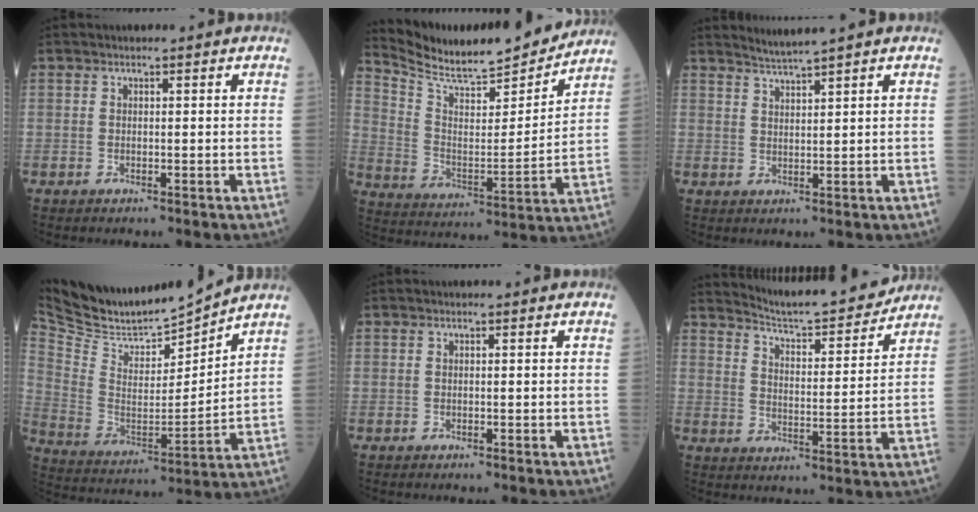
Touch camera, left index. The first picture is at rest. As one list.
[{"total": 17.3, "force": [16.3, 2.1, 5.3], "torque": [-0.104, -0.025, 0.258]}, {"total": 2.7, "force": [2.4, -1.3, 0.3], "torque": [-0.010, -0.008, 0.051]}, {"total": 13.5, "force": [13.3, 0.6, 2.3], "torque": [-0.064, -0.013, 0.249]}, {"total": 0.0}, {"total": 13.1, "force": [12.6, 0.3, 3.6], "torque": [-0.060, -0.009, 0.184]}]